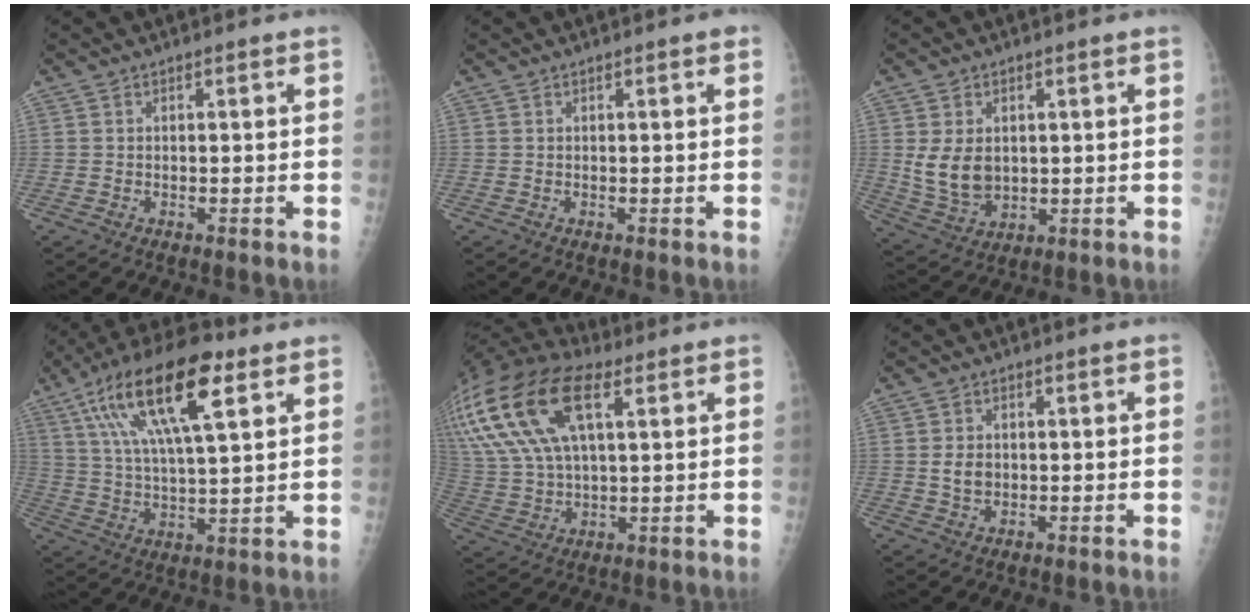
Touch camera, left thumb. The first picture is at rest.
{"total": 0.8, "force": [0.4, 0.2, 0.7], "torque": [-0.012, 0.001, 0.002]}
{"total": 8.4, "force": [1.2, 6.0, 5.7], "torque": [-0.087, -0.012, 0.040]}
{"total": 19.3, "force": [9.0, 6.3, 15.8], "torque": [-0.281, -0.006, 0.158]}
{"total": 25.2, "force": [10.3, 12.4, 19.3], "torque": [-0.422, 0.027, 0.190]}
{"total": 3.6, "force": [0.2, 2.7, 2.3], "torque": [-0.033, 0.000, 0.006]}